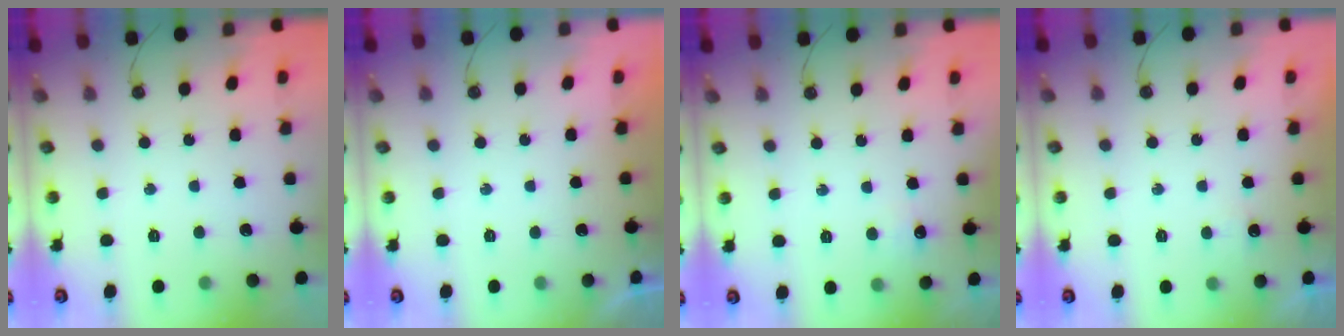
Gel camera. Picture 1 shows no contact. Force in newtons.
{"total": 0.0}
{"total": 5.3, "press": 5.3, "slide": 0.7}
{"total": 3.2, "press": 3.1, "slide": 0.6}